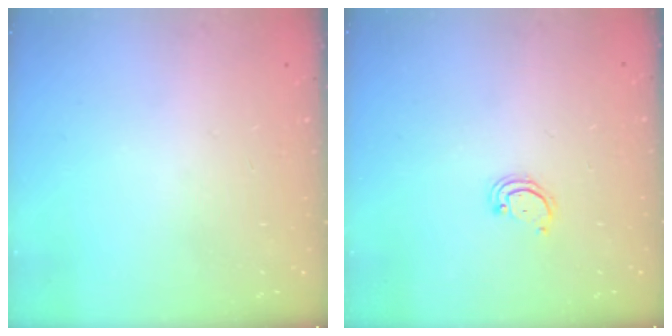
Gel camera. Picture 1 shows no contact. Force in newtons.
{"total": 2.4, "press": 2.4, "slide": 0.2}